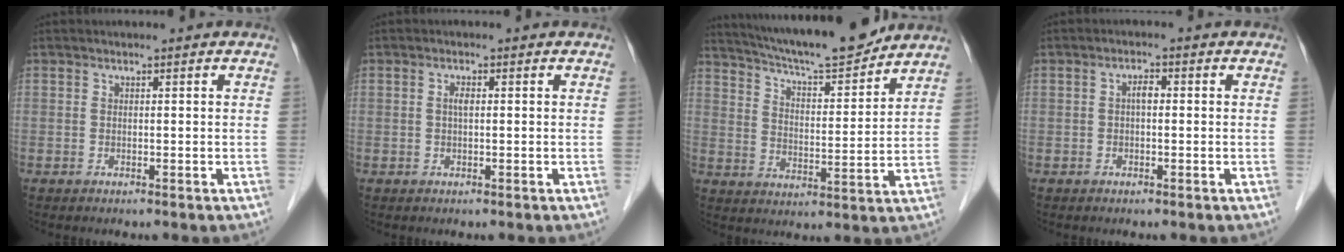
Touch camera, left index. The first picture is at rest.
{"total": 1.2, "force": [0.1, 0.4, 1.1], "torque": [-0.024, 0.002, 0.002]}
{"total": 15.4, "force": [14.0, 1.2, 6.2], "torque": [-0.106, 0.000, 0.220]}
{"total": 1.6, "force": [0.0, 0.7, 1.4], "torque": [-0.024, 0.005, -0.002]}